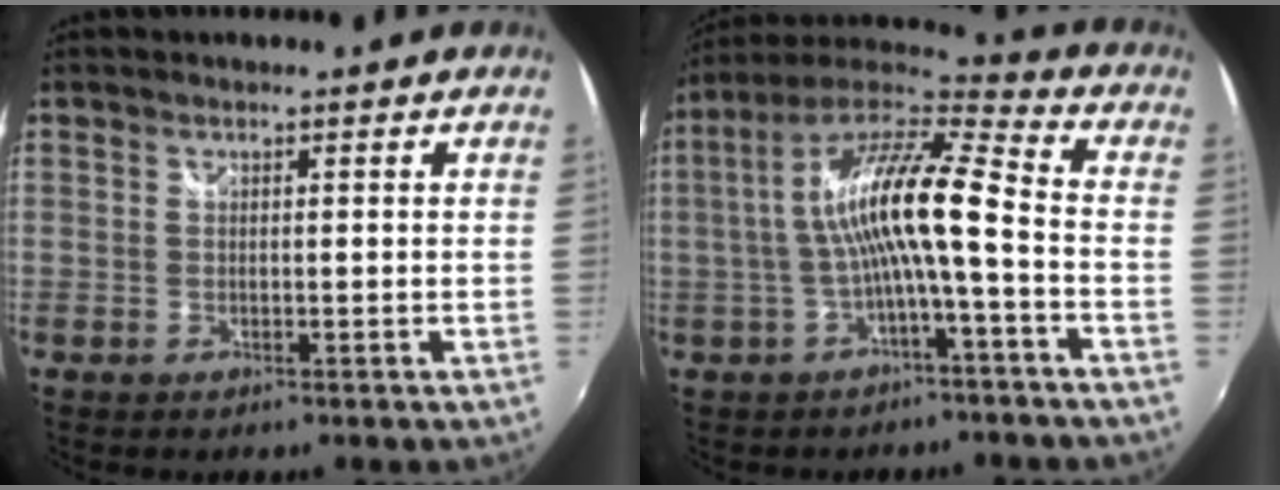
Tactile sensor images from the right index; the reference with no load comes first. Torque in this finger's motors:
{"motor_torque": [1.44, -0.69, 1.05, 0.21]}